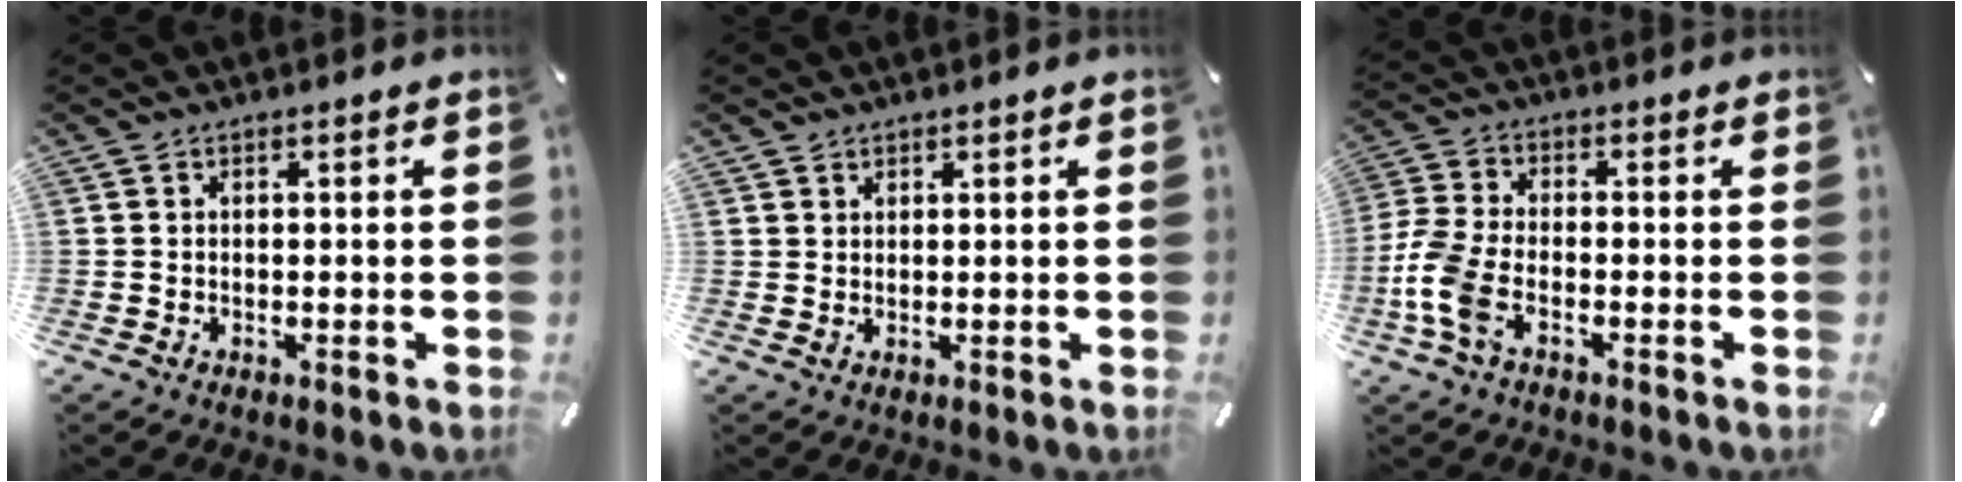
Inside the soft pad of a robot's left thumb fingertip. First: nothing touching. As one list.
[{"total": 1.6, "force": [1.2, 1.1, -0.3], "torque": [0.006, 0.001, 0.023]}, {"total": 8.8, "force": [-3.5, 4.8, 6.5], "torque": [-0.152, -0.001, -0.065]}]